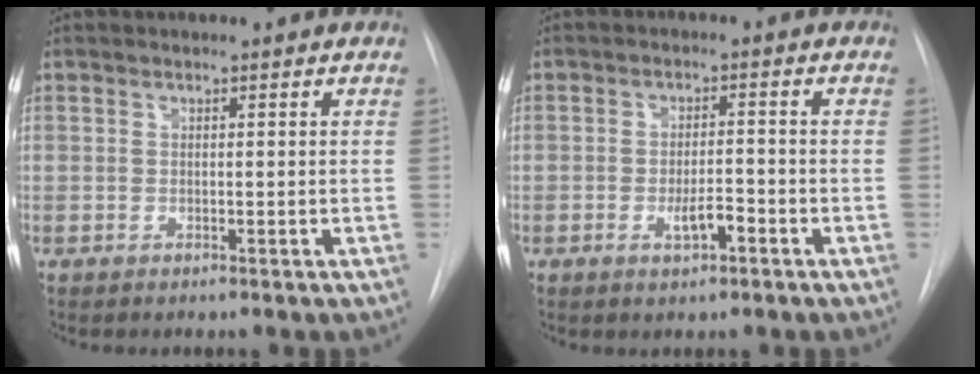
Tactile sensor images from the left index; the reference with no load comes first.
{"total": 3.3, "force": [-1.7, 1.1, 2.6], "torque": [-0.043, 0.002, -0.026]}